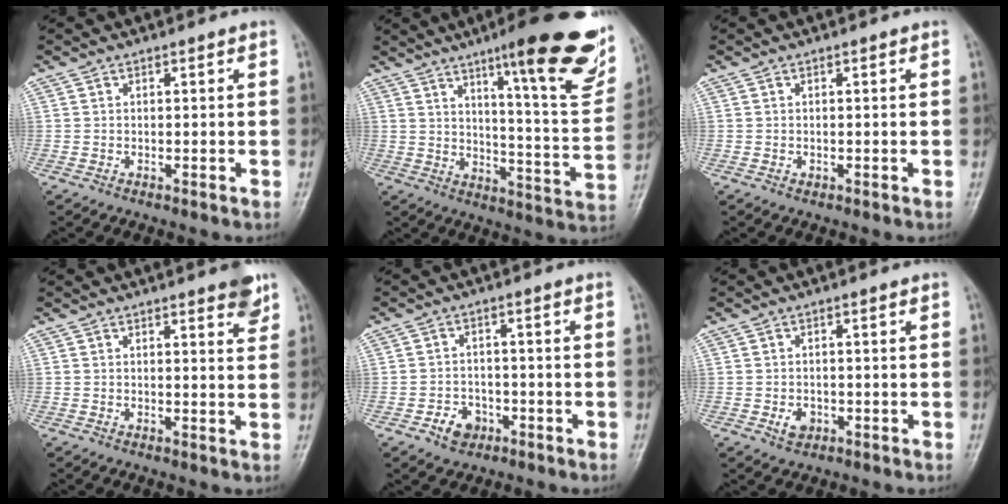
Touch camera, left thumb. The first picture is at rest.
{"total": 23.5, "force": [13.8, 4.1, 18.6], "torque": [-0.220, -0.063, 0.194]}
{"total": 0.5, "force": [-0.2, 0.4, 0.3], "torque": [-0.002, 0.002, -0.003]}
{"total": 3.9, "force": [2.6, 1.0, 2.8], "torque": [-0.025, -0.014, 0.030]}
{"total": 4.5, "force": [-2.3, 3.5, 1.7], "torque": [-0.009, 0.017, -0.035]}
{"total": 2.6, "force": [-0.9, 2.0, 1.4], "torque": [-0.017, 0.001, -0.009]}